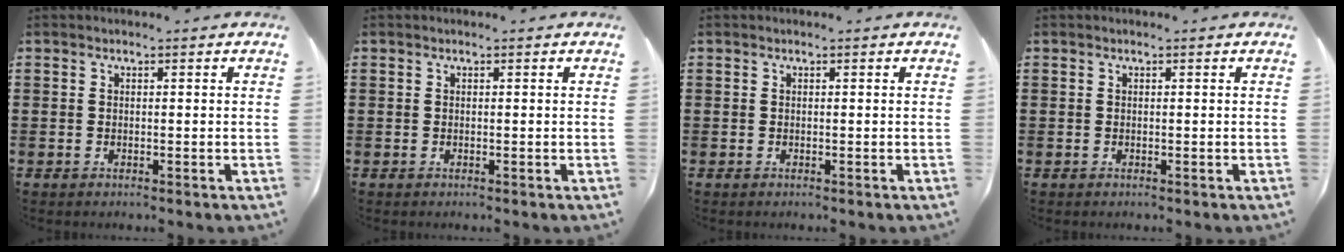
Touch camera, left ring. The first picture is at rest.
{"total": 0.0}
{"total": 0.0}
{"total": 0.0}